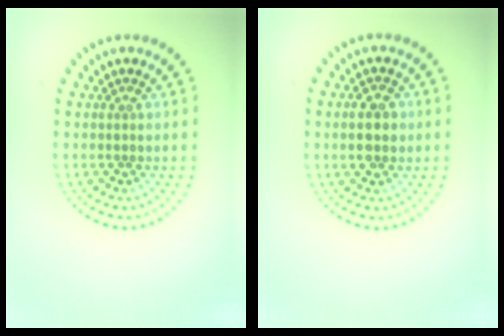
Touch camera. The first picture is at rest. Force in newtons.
{"total": 2.9, "press": 2.9, "slide": 0.1}